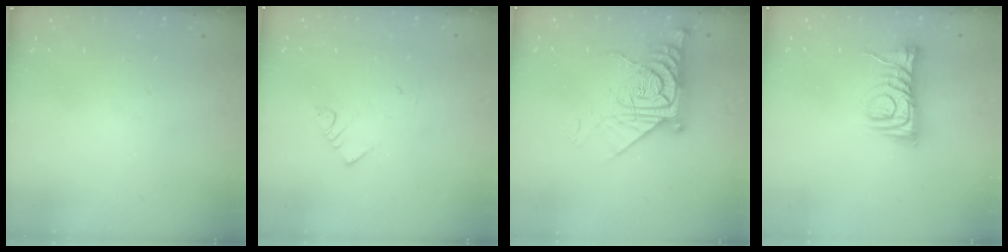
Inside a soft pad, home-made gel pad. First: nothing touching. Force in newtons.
{"total": 3.2, "press": 3.2, "slide": 0.3}
{"total": 14.0, "press": 13.9, "slide": 1.4}
{"total": 9.2, "press": 9.2, "slide": 0.6}